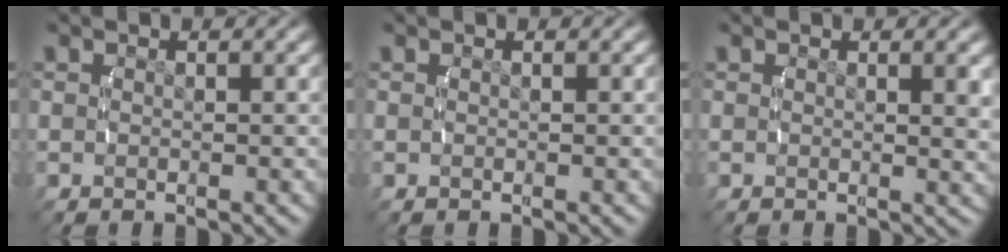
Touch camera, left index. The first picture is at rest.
{"total": 0.0}
{"total": 1.4, "force": [0.5, 0.0, 1.3], "torque": [-0.017, -0.007, 0.009]}